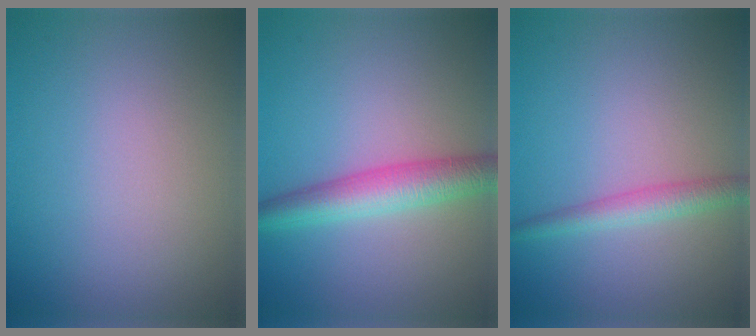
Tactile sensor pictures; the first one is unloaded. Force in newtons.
{"total": 4.5, "press": 4.5, "slide": 0.1}
{"total": 2.4, "press": 2.4, "slide": 0.1}